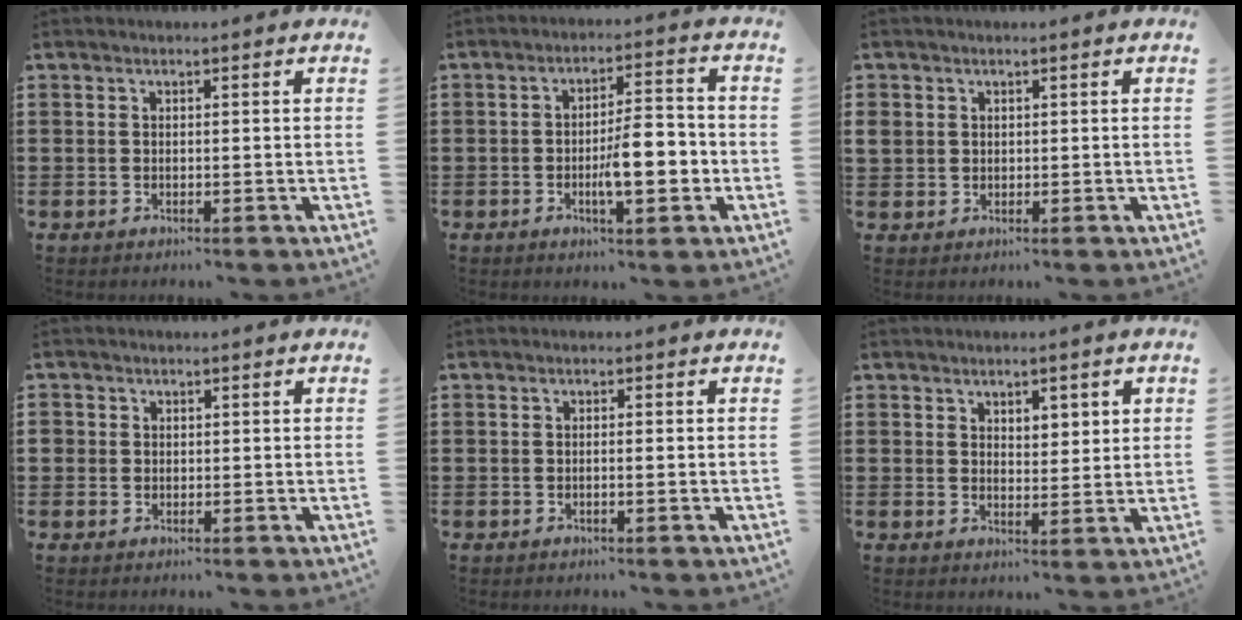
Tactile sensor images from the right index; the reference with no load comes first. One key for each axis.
{"total": 7.7, "fx": -1.8, "fy": 2.5, "fz": 7.1, "tx": -0.108, "ty": -0.002, "tz": -0.033}
{"total": 1.6, "fx": 0.5, "fy": 1.5, "fz": 0.2, "tx": -0.011, "ty": 0.007, "tz": 0.008}
{"total": 1.0, "fx": 0.0, "fy": 1.0, "fz": 0.1, "tx": -0.005, "ty": 0.005, "tz": 0.000}
{"total": 0.8, "fx": -0.5, "fy": -0.2, "fz": 0.6, "tx": -0.010, "ty": -0.003, "tz": -0.009}
{"total": 2.4, "fx": 1.8, "fy": 1.3, "fz": 0.8, "tx": -0.013, "ty": 0.005, "tz": 0.031}